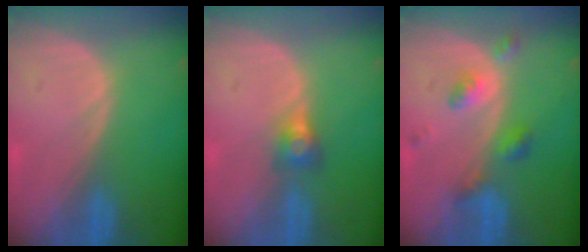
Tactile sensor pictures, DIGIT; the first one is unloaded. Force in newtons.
{"total": 2.8, "press": 2.6, "slide": 1.0}
{"total": 5.2, "press": 4.6, "slide": 2.6}